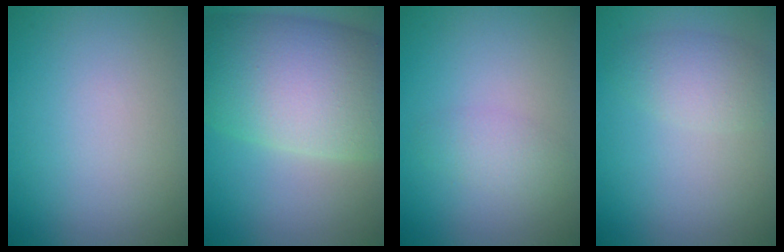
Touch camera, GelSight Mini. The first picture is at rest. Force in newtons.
{"total": 13.0, "press": 13.0, "slide": 0.6}
{"total": 1.7, "press": 1.7, "slide": 0.1}
{"total": 2.9, "press": 2.9, "slide": 0.1}